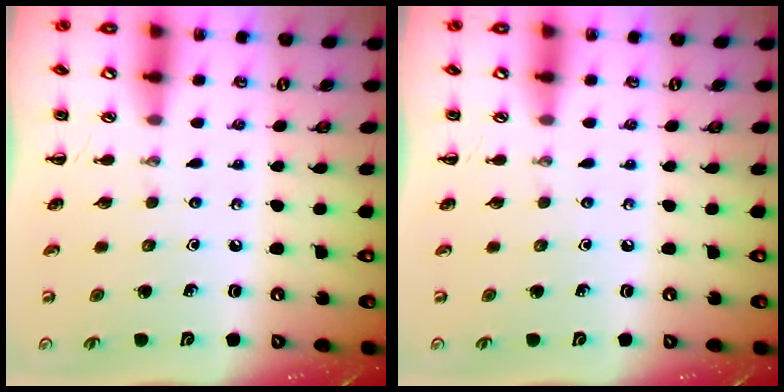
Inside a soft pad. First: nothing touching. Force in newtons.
{"total": 0.0}